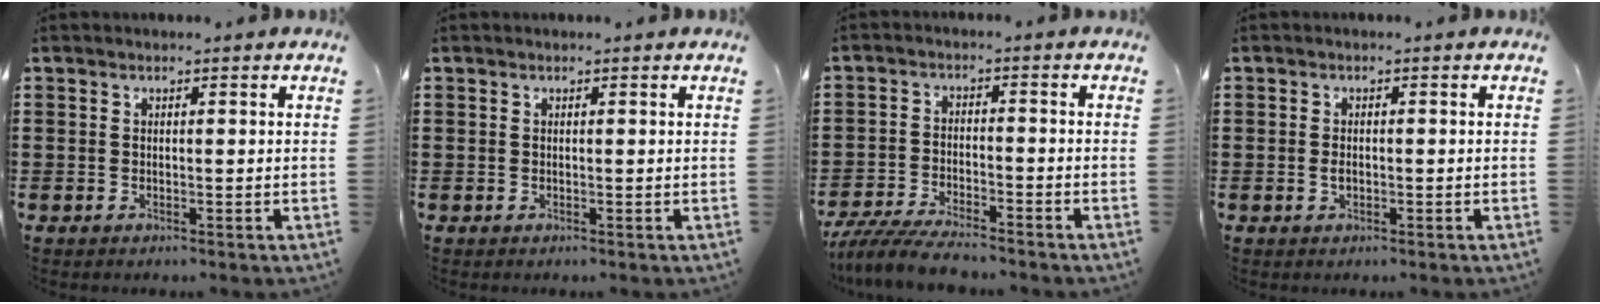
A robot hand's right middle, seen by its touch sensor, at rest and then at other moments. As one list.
[{"total": 0.0}, {"total": 5.9, "force": [-5.6, 0.4, 1.9], "torque": [-0.049, -0.009, -0.110]}, {"total": 1.2, "force": [-0.4, 0.6, 1.0], "torque": [-0.021, -0.003, -0.006]}]